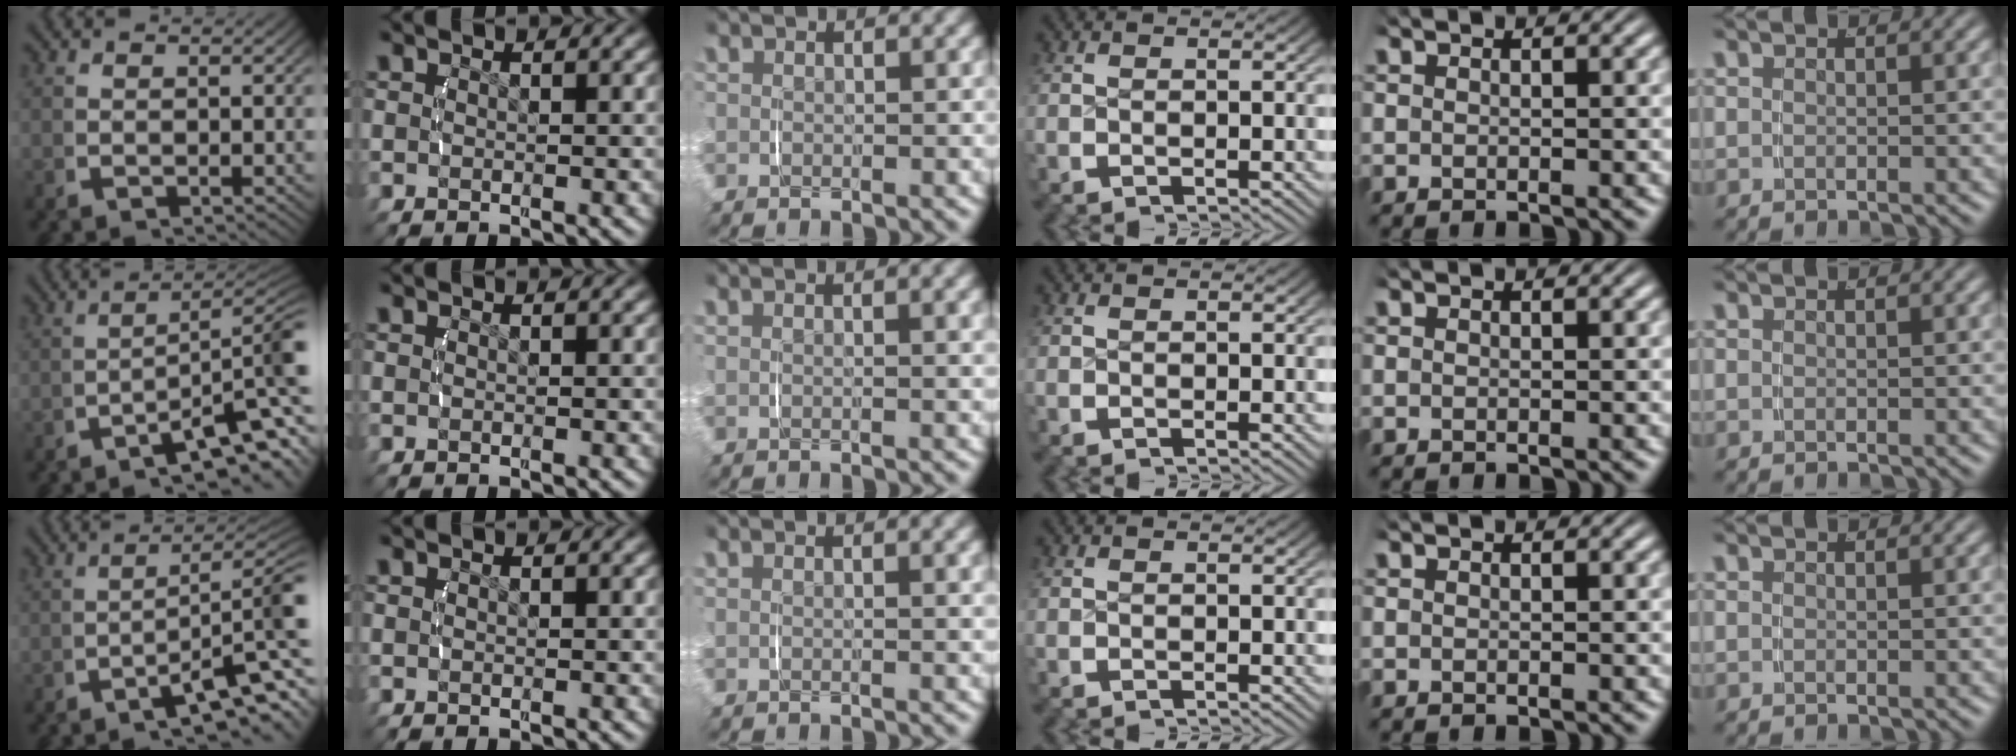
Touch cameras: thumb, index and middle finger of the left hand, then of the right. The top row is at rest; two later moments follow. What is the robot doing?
{"motion": "lift_and_place", "object": "phone"}